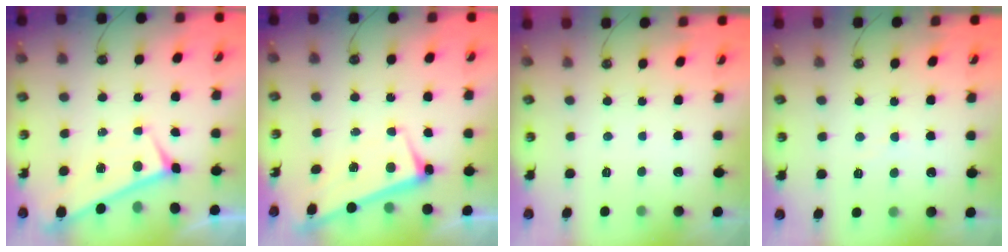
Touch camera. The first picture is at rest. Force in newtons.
{"total": 2.7, "press": 2.7, "slide": 0.4}
{"total": 0.0}
{"total": 4.2, "press": 4.2, "slide": 0.3}